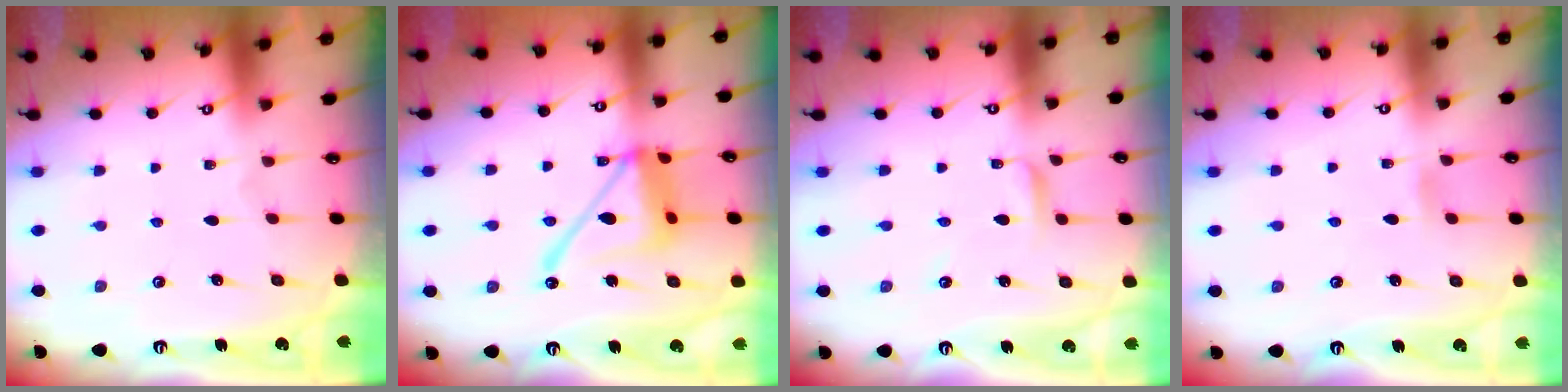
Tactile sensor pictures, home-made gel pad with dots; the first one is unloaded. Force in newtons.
{"total": 15.7, "press": 15.7, "slide": 1.6}
{"total": 2.7, "press": 2.7, "slide": 0.2}
{"total": 3.7, "press": 3.7, "slide": 0.3}